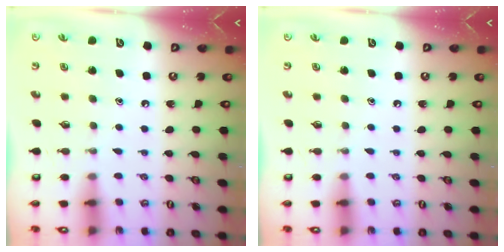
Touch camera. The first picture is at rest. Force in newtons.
{"total": 0.0}